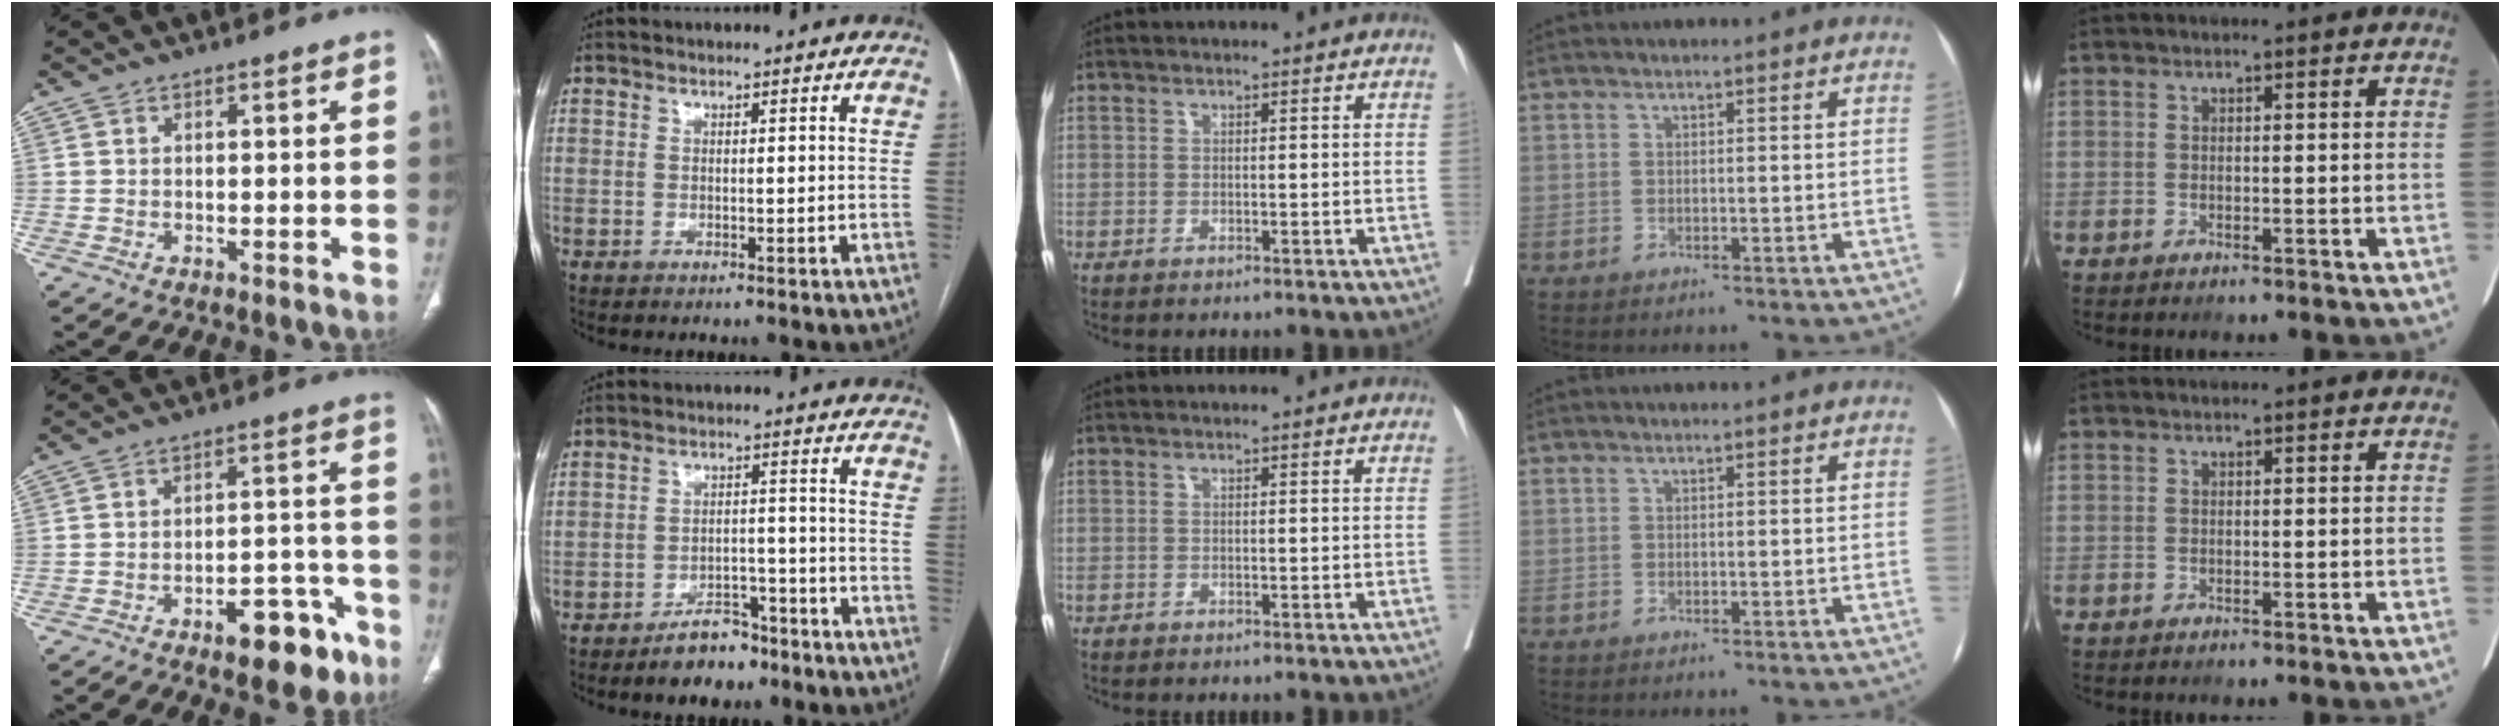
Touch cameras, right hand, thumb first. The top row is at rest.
{"thumb": {"total": 11.0, "force": [-6.6, 4.8, 7.4], "torque": [-0.072, 0.051, -0.088]}, "index": {"total": 6.0, "force": [-4.7, 2.8, 2.4], "torque": [-0.031, 0.010, -0.073]}}